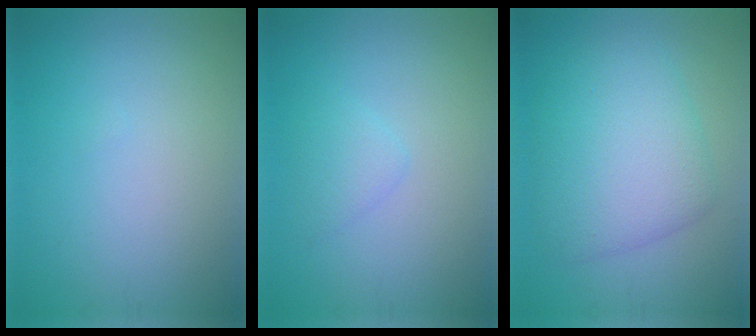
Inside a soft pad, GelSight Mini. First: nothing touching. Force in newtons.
{"total": 1.4, "press": 1.4, "slide": 0.1}
{"total": 6.5, "press": 6.5, "slide": 0.1}